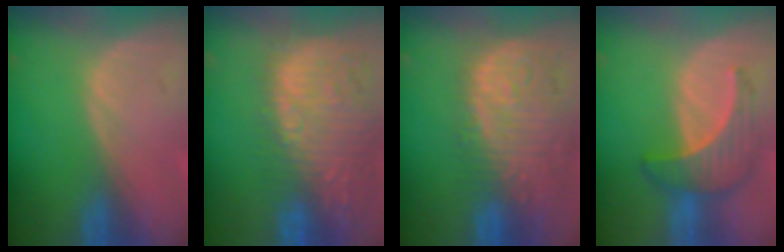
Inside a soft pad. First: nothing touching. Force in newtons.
{"total": 15.6, "press": 12.7, "slide": 9.0}
{"total": 14.3, "press": 11.7, "slide": 8.2}
{"total": 6.6, "press": 6.4, "slide": 1.7}